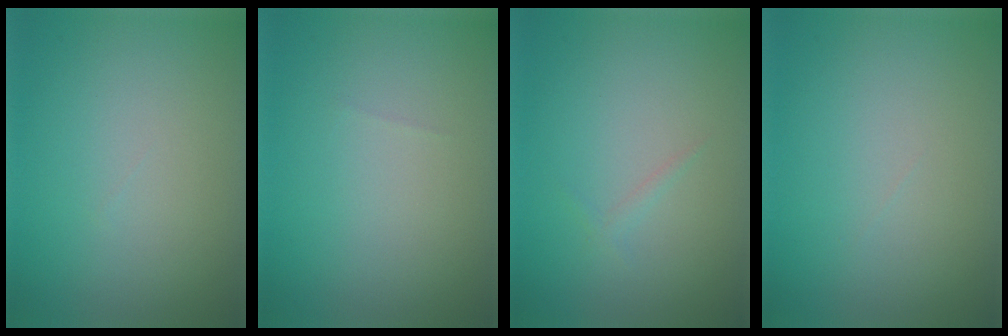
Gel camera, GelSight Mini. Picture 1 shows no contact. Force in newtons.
{"total": 0.0}
{"total": 0.5, "press": 0.5, "slide": 0.1}
{"total": 0.0}